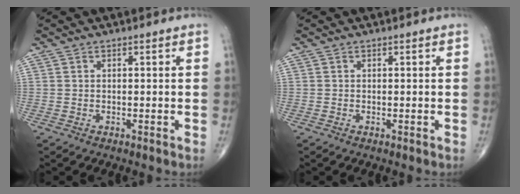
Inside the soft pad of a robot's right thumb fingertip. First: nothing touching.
{"total": 0.0}